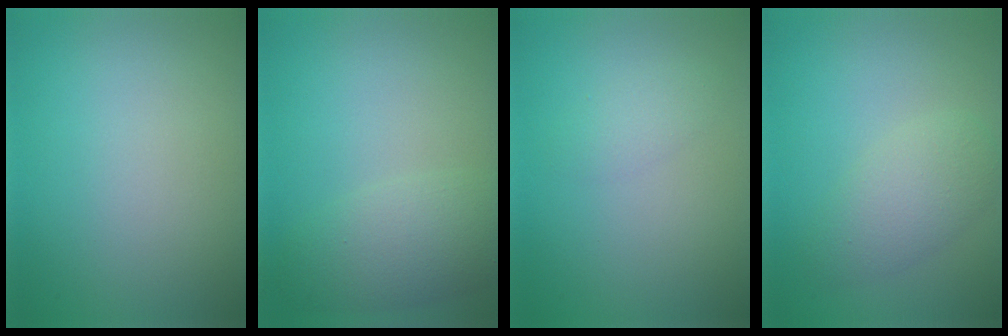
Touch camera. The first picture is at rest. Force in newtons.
{"total": 4.3, "press": 4.3, "slide": 0.2}
{"total": 1.3, "press": 1.3, "slide": 0.1}
{"total": 3.1, "press": 3.1, "slide": 0.1}